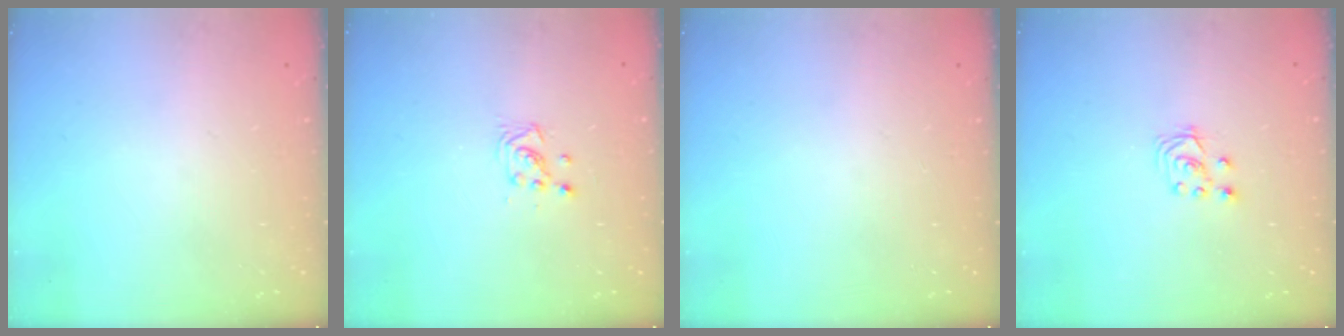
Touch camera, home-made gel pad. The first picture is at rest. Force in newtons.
{"total": 3.0, "press": 2.9, "slide": 0.5}
{"total": 0.0}
{"total": 2.8, "press": 2.7, "slide": 0.7}